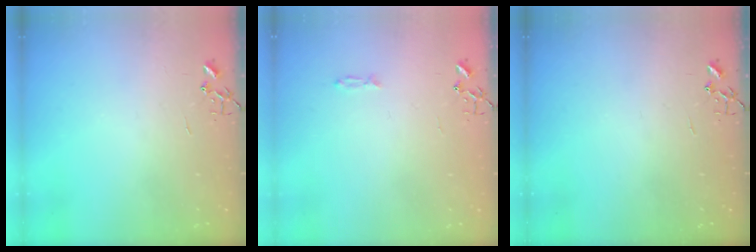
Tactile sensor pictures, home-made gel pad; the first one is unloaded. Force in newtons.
{"total": 3.5, "press": 3.5, "slide": 0.4}
{"total": 0.0}